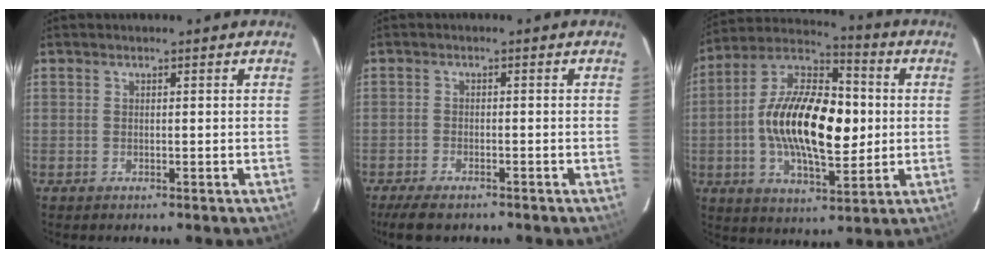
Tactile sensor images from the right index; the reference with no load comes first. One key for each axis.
{"total": 5.9, "fx": -4.8, "fy": 1.9, "fz": 3.0, "tx": -0.079, "ty": -0.020, "tz": -0.084}
{"total": 20.7, "fx": -0.4, "fy": 9.8, "fz": 18.2, "tx": -0.337, "ty": 0.014, "tz": -0.014}